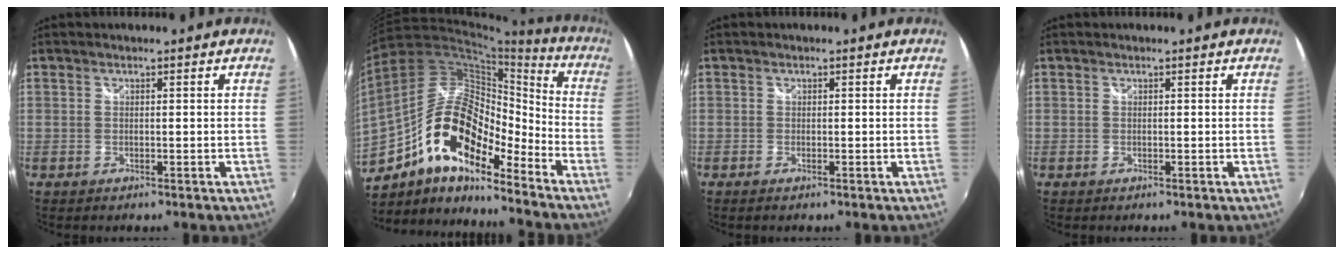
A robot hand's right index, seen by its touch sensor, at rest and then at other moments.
{"total": 19.8, "force": [-11.5, 7.6, 14.2], "torque": [-0.259, -0.007, -0.220]}
{"total": 0.6, "force": [-0.4, 0.3, 0.2], "torque": [-0.005, -0.004, -0.010]}
{"total": 0.0}